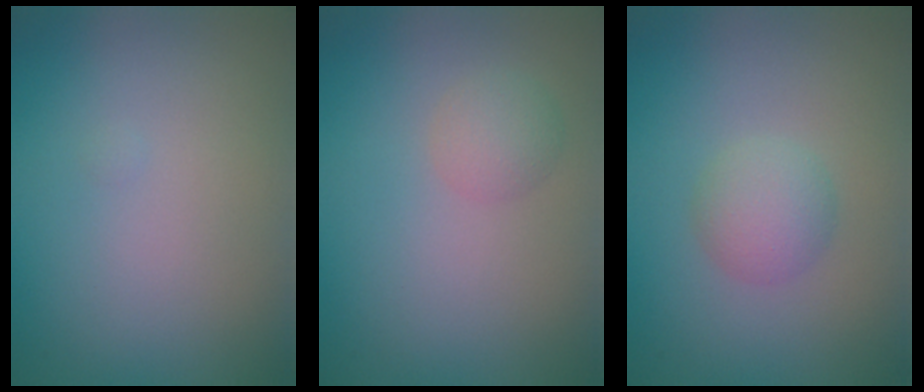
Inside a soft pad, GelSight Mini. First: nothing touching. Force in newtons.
{"total": 1.7, "press": 1.7, "slide": 0.1}
{"total": 2.4, "press": 2.4, "slide": 0.1}